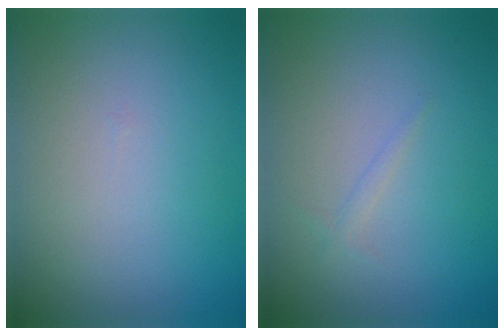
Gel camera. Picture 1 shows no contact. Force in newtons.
{"total": 0.7, "press": 0.7, "slide": 0.1}